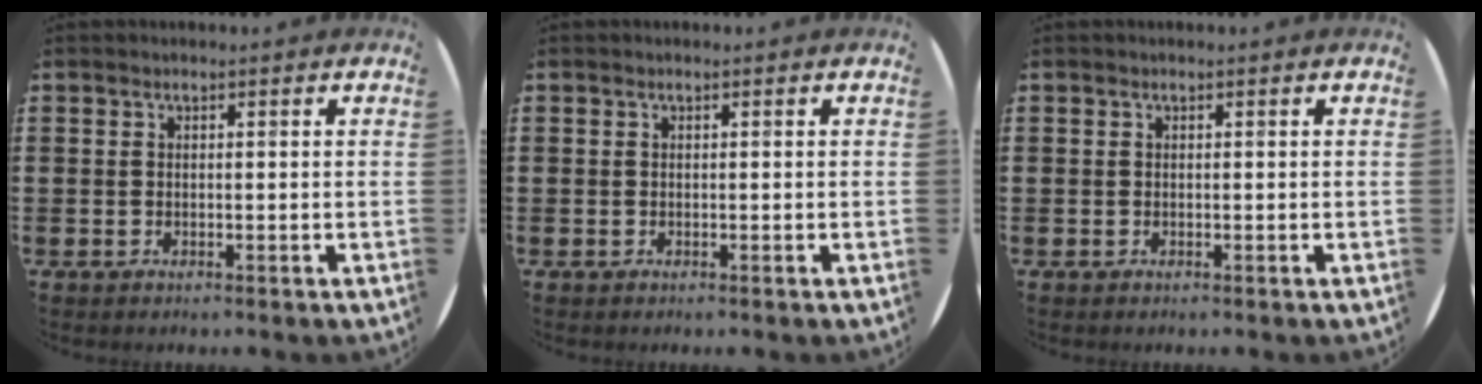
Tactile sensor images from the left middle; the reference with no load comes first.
{"total": 0.0}
{"total": 0.0}